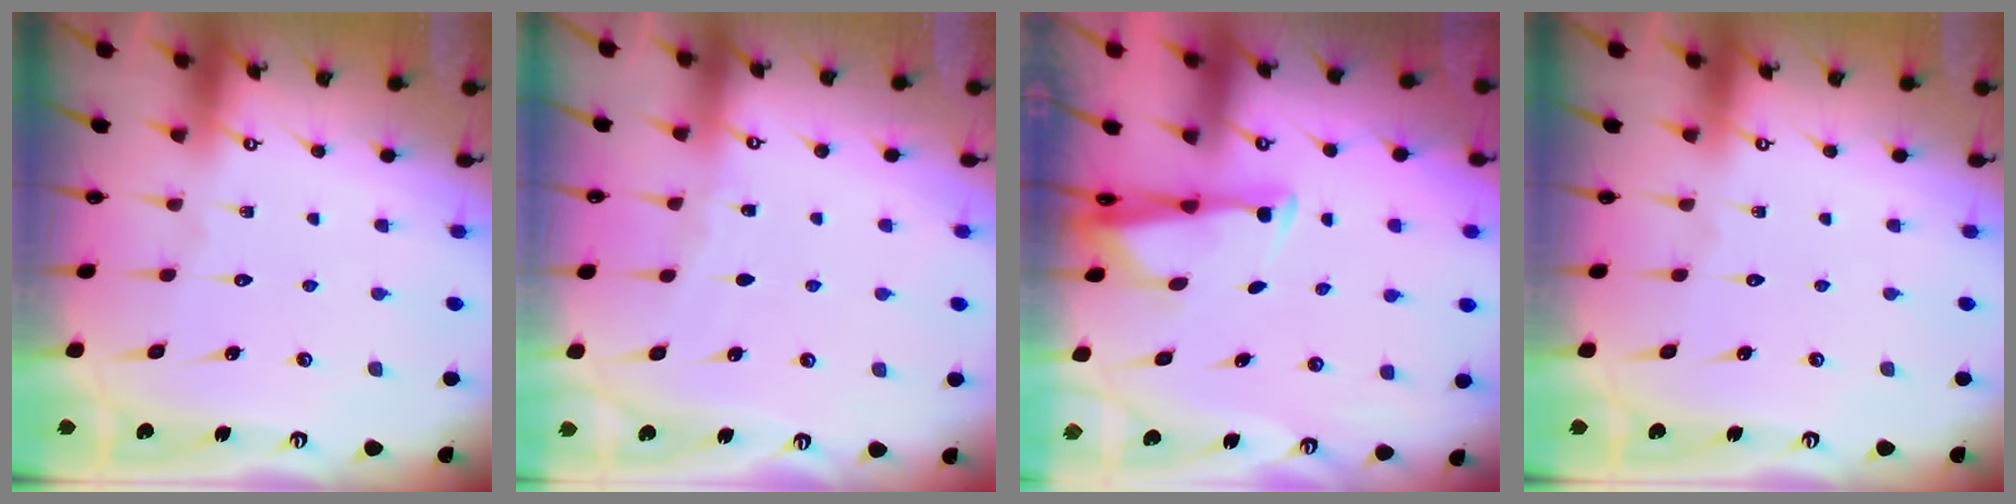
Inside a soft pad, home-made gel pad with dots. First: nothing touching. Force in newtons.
{"total": 2.4, "press": 2.4, "slide": 0.3}
{"total": 2.9, "press": 2.8, "slide": 0.7}
{"total": 0.0}